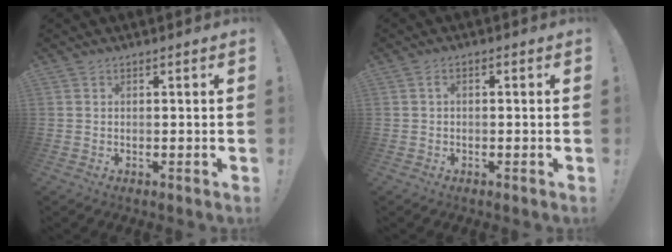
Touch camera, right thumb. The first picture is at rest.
{"total": 1.4, "force": [-0.6, 0.7, 1.0], "torque": [-0.027, 0.008, -0.010]}